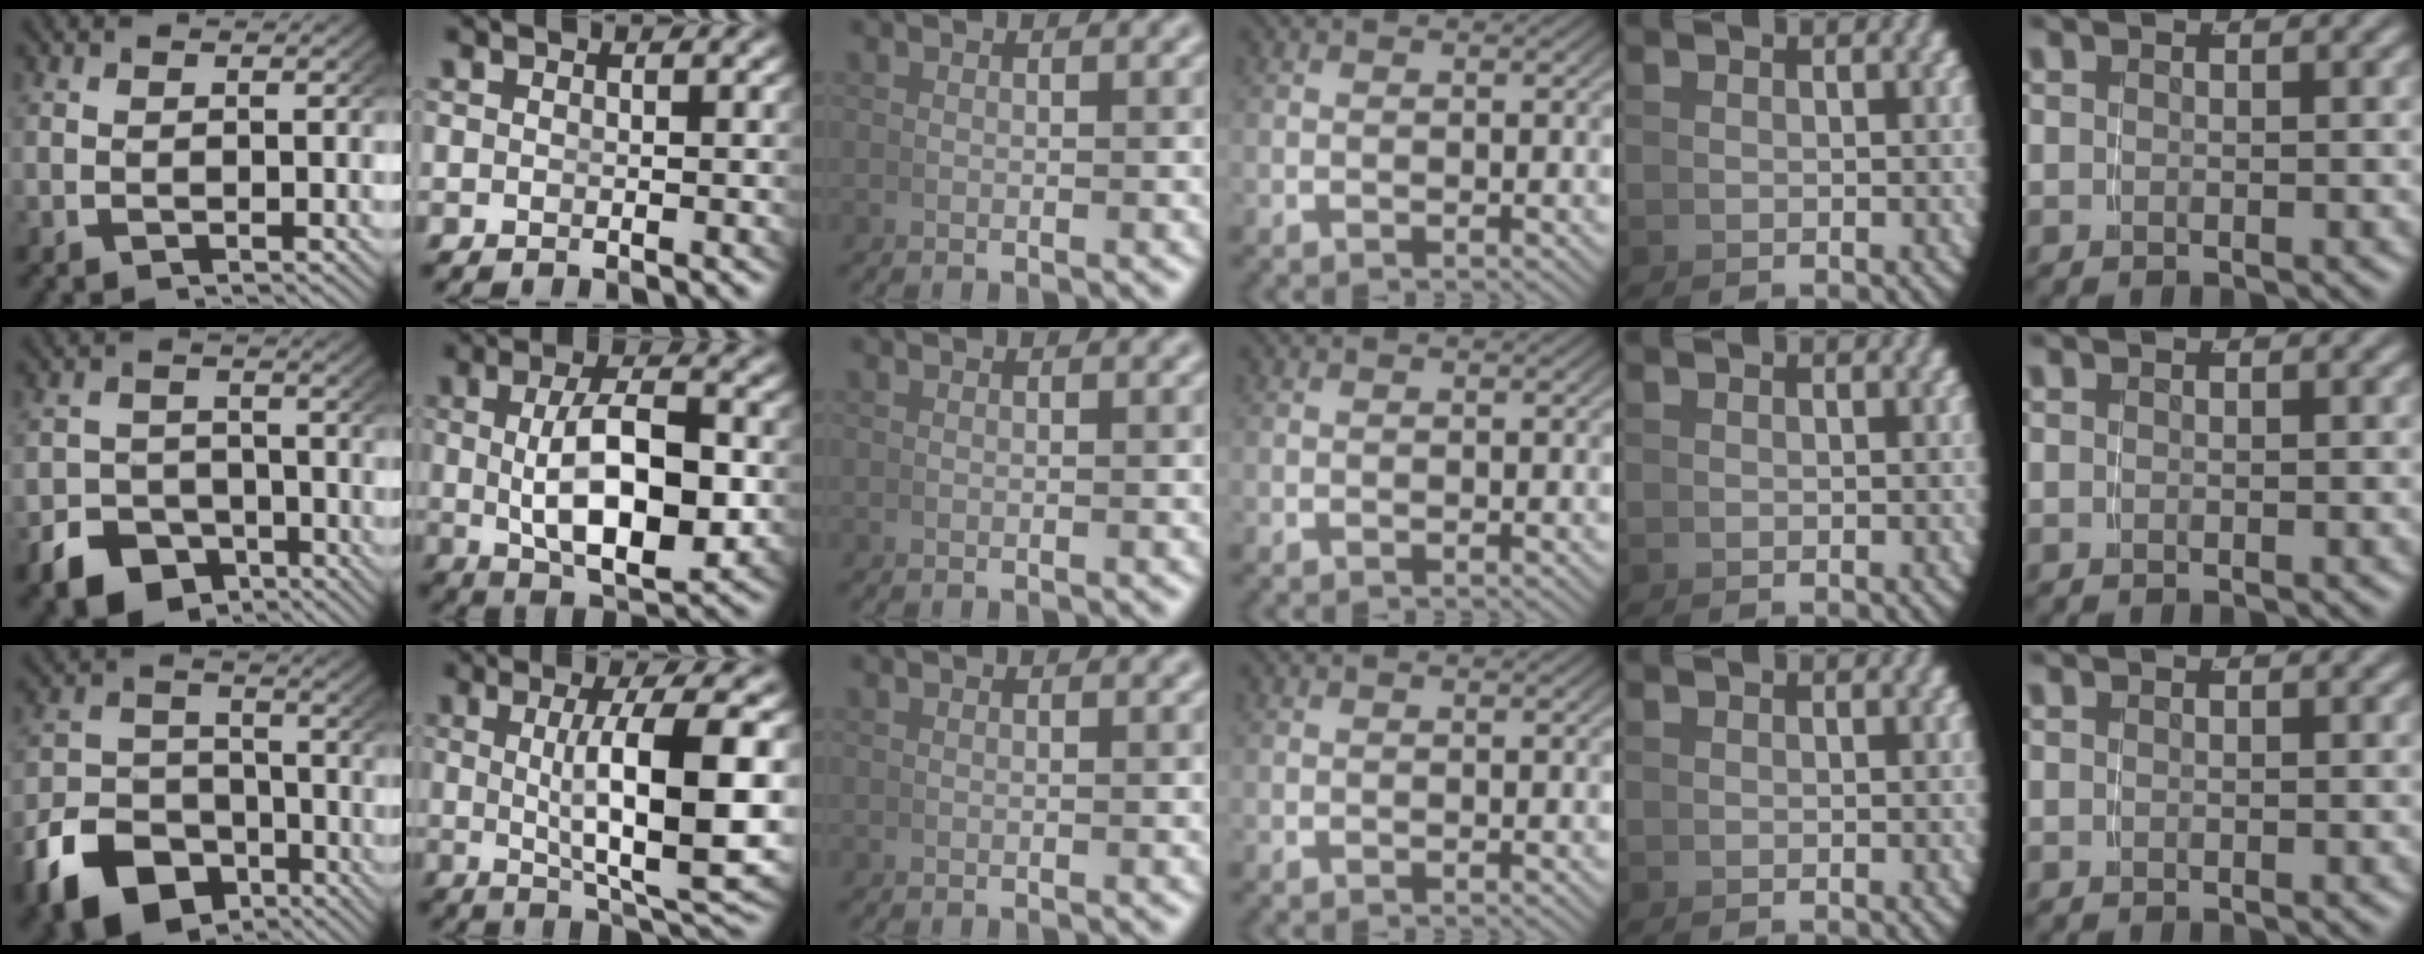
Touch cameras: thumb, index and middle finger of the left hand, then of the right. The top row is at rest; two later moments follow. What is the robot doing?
{"motion": "grasp_and_lifting", "object": "coin"}